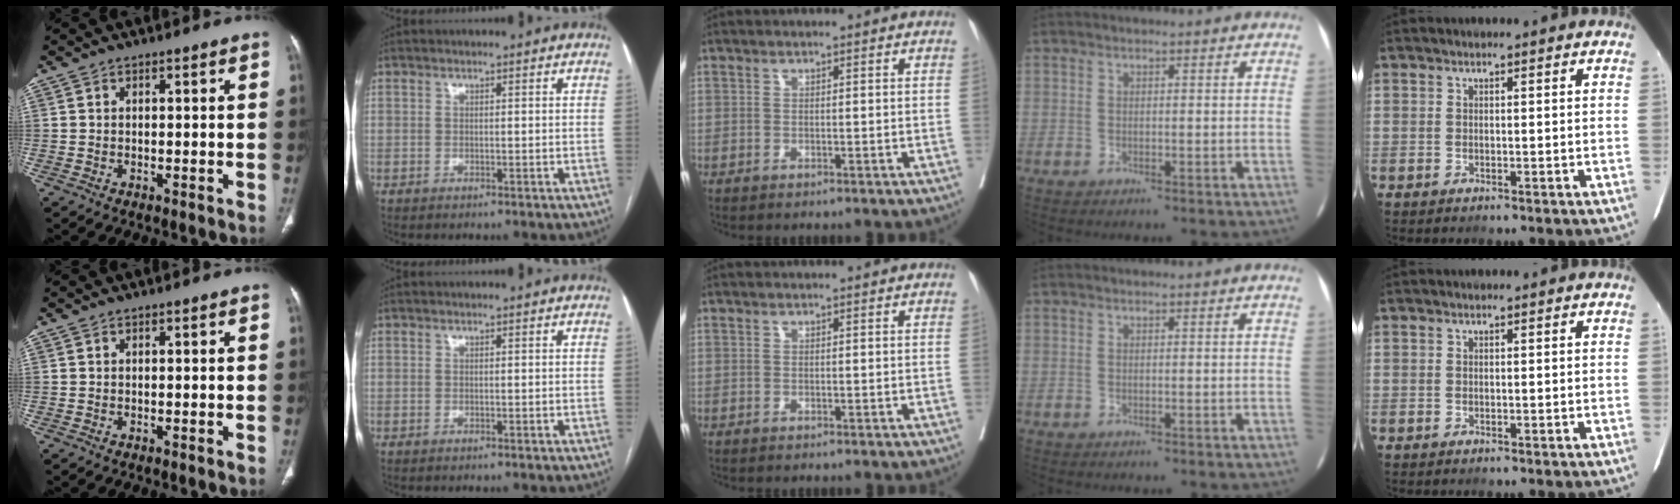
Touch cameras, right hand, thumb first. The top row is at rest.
{}